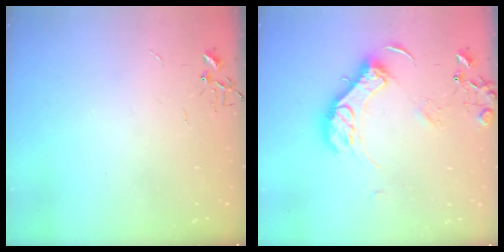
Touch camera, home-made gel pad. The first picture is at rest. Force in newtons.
{"total": 14.1, "press": 14.1, "slide": 1.3}